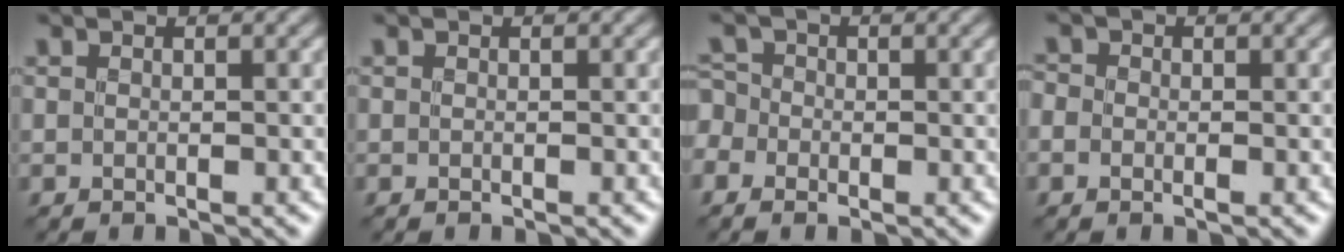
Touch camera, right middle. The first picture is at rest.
{"total": 0.0}
{"total": 2.1, "force": [-0.6, 1.8, 0.8], "torque": [-0.010, 0.012, -0.021]}
{"total": 1.2, "force": [-0.2, 1.0, 0.7], "torque": [-0.013, 0.000, -0.011]}